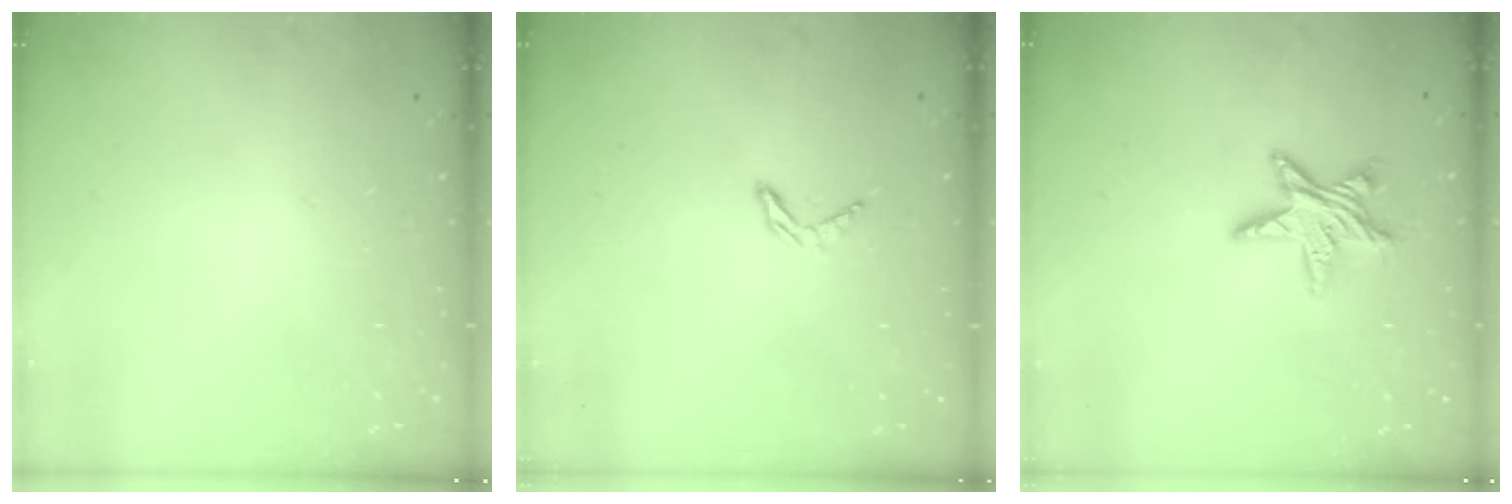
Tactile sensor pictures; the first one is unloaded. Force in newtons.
{"total": 4.1, "press": 4.1, "slide": 0.2}
{"total": 10.1, "press": 10.0, "slide": 0.7}